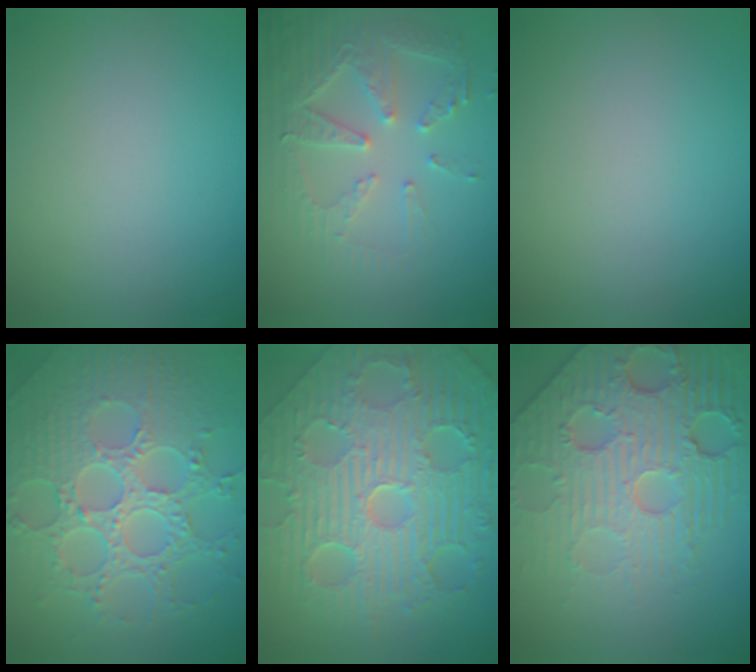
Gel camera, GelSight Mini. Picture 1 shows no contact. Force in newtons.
{"total": 4.2, "press": 4.1, "slide": 1.0}
{"total": 0.0}
{"total": 8.2, "press": 6.0, "slide": 5.6}
{"total": 11.7, "press": 7.7, "slide": 8.8}
{"total": 7.0, "press": 5.7, "slide": 4.1}